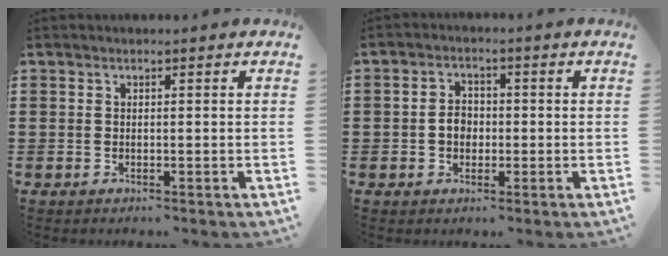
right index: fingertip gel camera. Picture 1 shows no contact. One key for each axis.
{"total": 3.1, "fx": -0.5, "fy": 2.4, "fz": 1.9, "tx": -0.041, "ty": 0.007, "tz": -0.012}